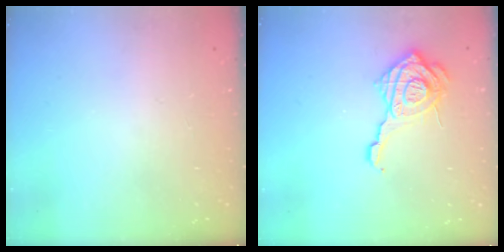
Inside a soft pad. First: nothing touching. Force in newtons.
{"total": 14.8, "press": 14.7, "slide": 1.5}